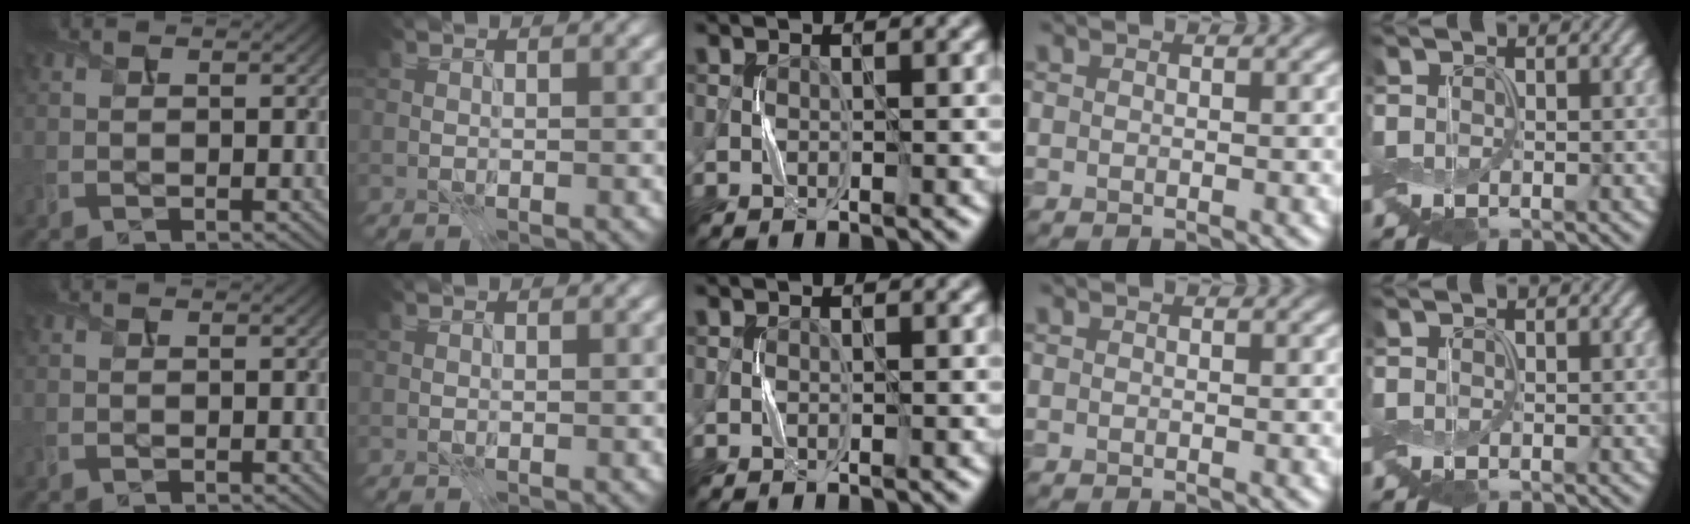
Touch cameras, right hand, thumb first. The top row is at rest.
{}